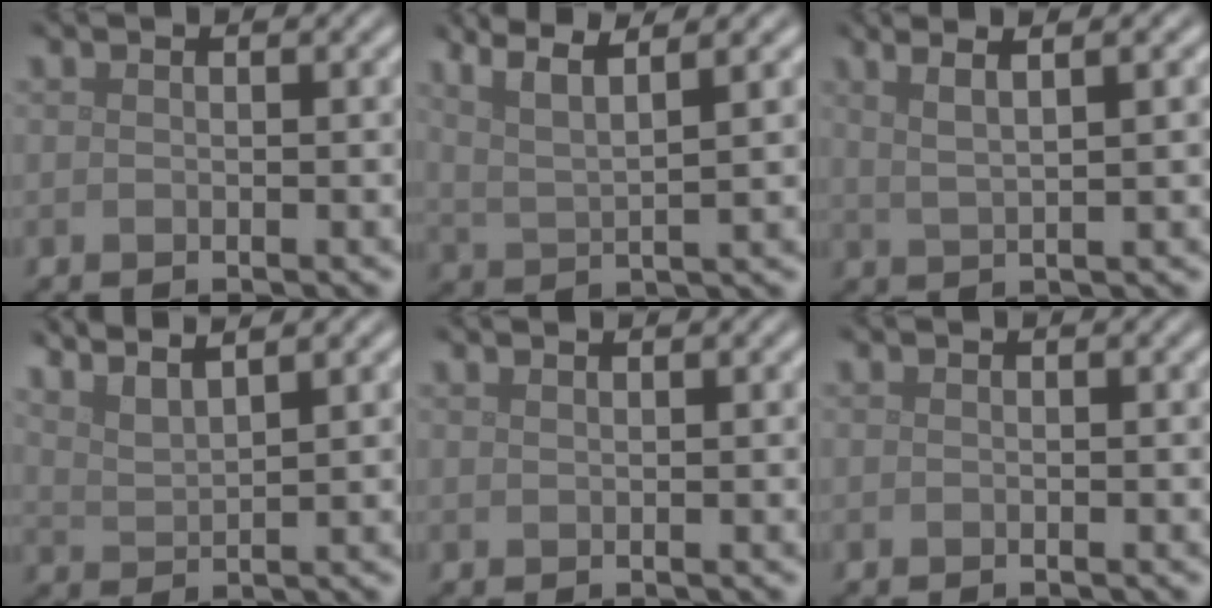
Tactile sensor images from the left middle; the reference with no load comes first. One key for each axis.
{"total": 5.0, "fx": 3.2, "fy": 1.1, "fz": 3.7, "tx": -0.070, "ty": 0.014, "tz": 0.051}
{"total": 5.9, "fx": 3.2, "fy": 2.0, "fz": 4.5, "tx": -0.058, "ty": 0.029, "tz": 0.029}
{"total": 5.0, "fx": 4.0, "fy": 1.2, "fz": 2.7, "tx": -0.035, "ty": 0.022, "tz": 0.048}
{"total": 0.9, "fx": 0.8, "fy": 0.3, "fz": 0.5, "tx": -0.001, "ty": 0.000, "tz": 0.004}
{"total": 0.0}